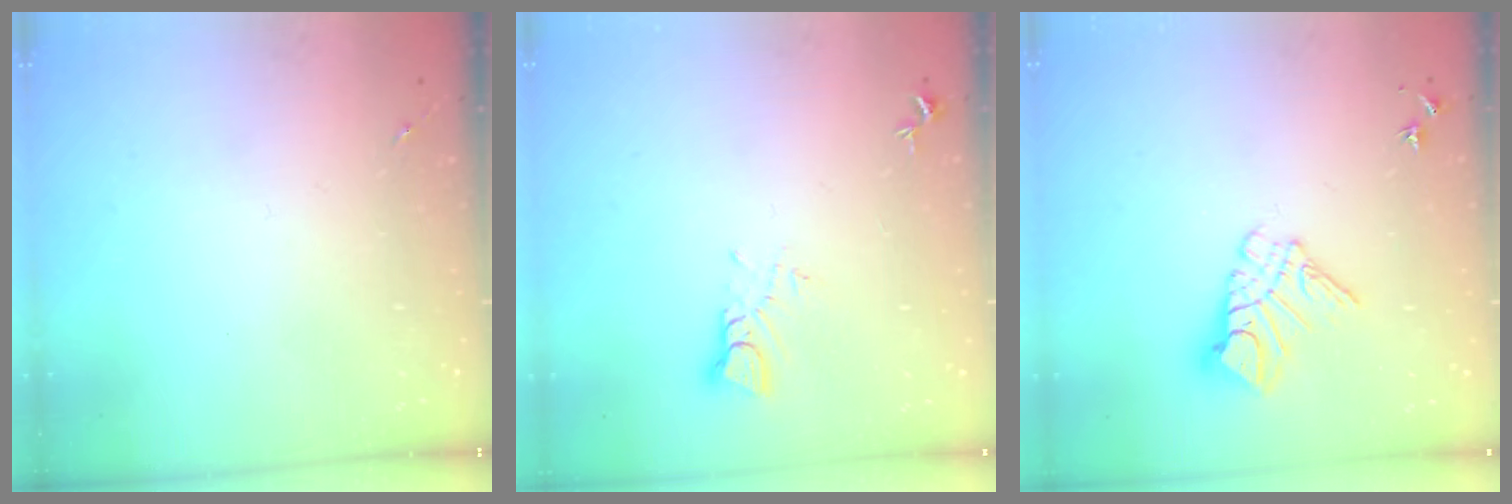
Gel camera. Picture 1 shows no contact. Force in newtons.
{"total": 3.5, "press": 3.5, "slide": 0.2}
{"total": 10.6, "press": 10.5, "slide": 1.1}